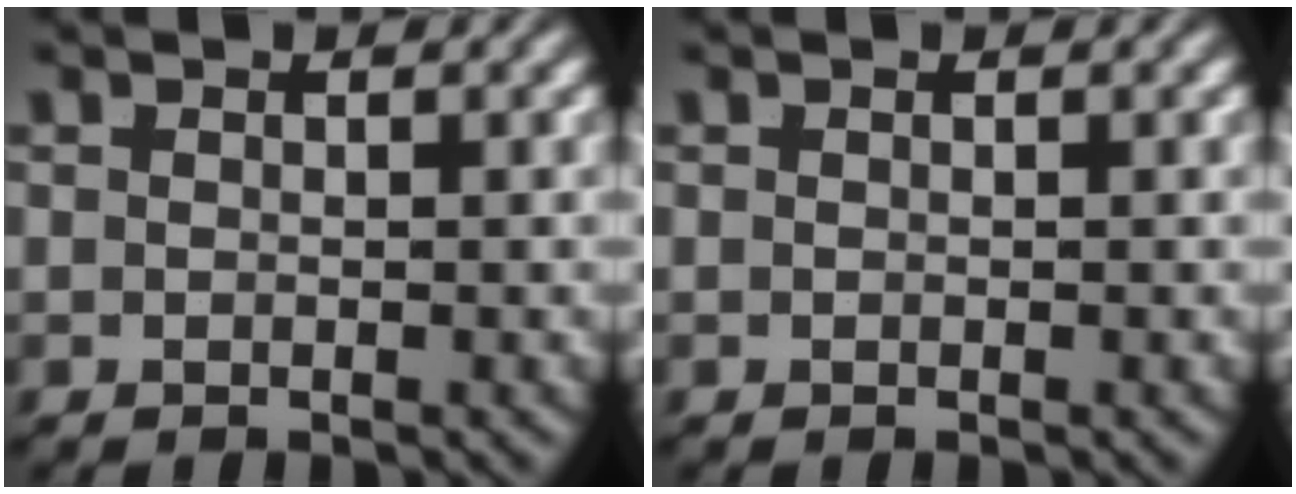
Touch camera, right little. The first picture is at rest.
{"total": 0.0}